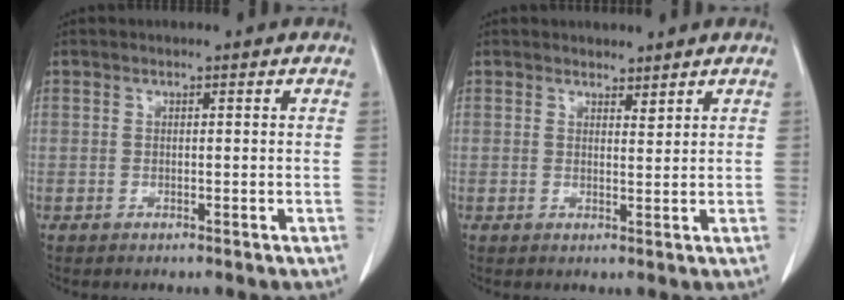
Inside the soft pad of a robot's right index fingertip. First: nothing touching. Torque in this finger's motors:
{"motor_torque": [-0.22, 0.04, 0.00, 0.00]}